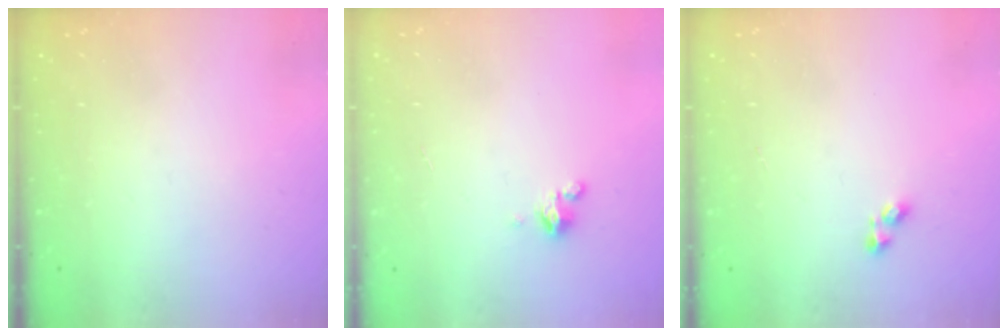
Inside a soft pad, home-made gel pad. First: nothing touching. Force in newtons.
{"total": 1.8, "press": 1.7, "slide": 0.4}
{"total": 2.4, "press": 2.3, "slide": 0.6}